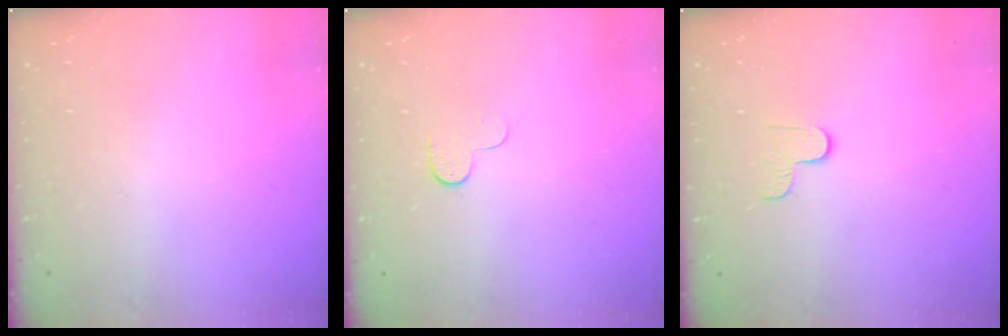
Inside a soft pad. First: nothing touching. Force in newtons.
{"total": 3.9, "press": 3.9, "slide": 0.3}
{"total": 2.9, "press": 2.9, "slide": 0.3}